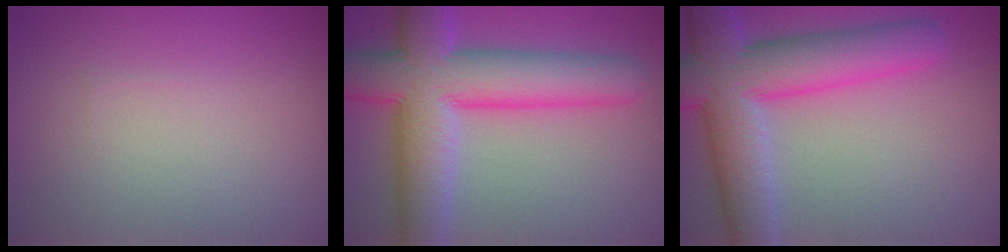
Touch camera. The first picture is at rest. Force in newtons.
{"total": 10.4, "press": 10.4, "slide": 0.4}
{"total": 9.4, "press": 9.4, "slide": 0.6}